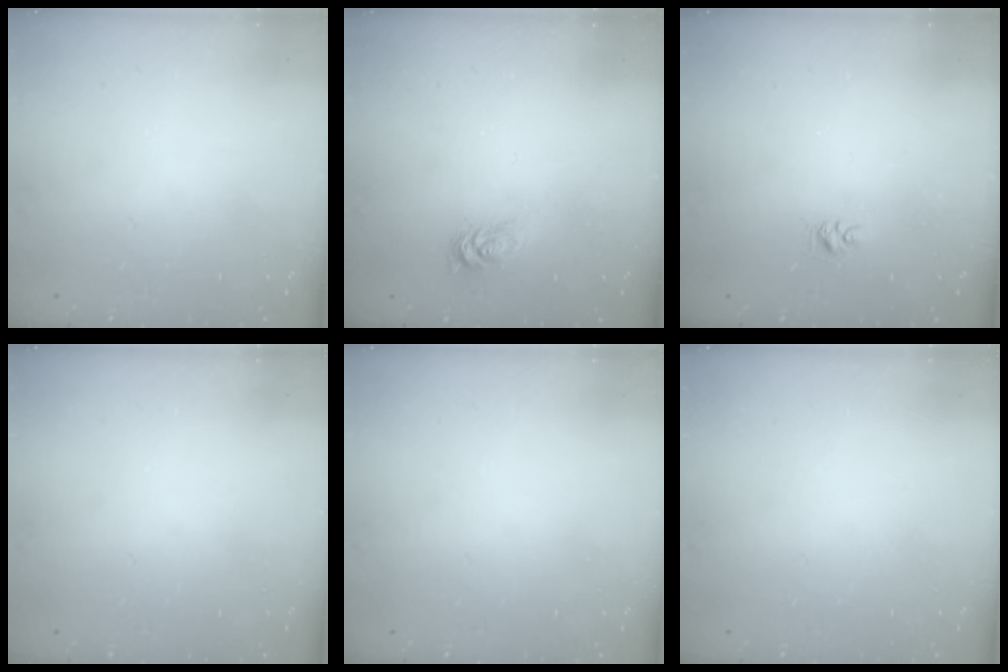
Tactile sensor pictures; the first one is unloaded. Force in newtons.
{"total": 2.8, "press": 2.8, "slide": 0.4}
{"total": 3.9, "press": 3.9, "slide": 0.4}
{"total": 0.0}
{"total": 0.0}
{"total": 0.0}